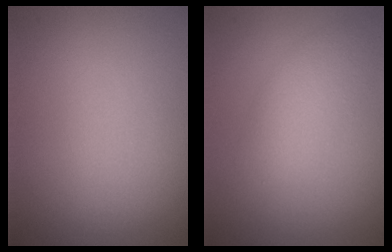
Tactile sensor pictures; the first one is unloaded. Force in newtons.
{"total": 2.7, "press": 2.7, "slide": 0.0}